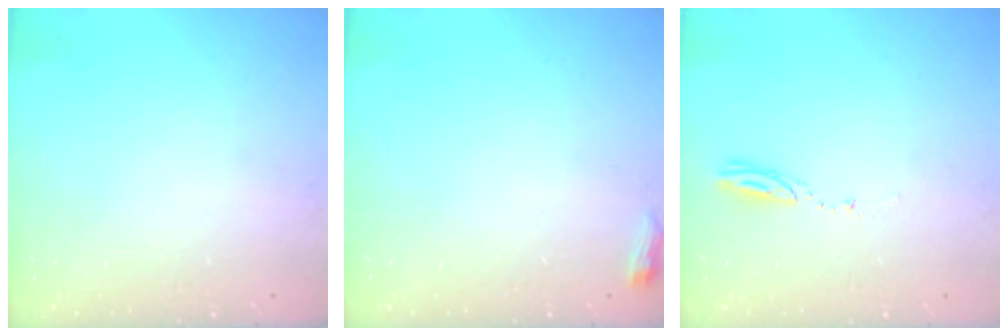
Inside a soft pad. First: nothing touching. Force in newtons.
{"total": 4.7, "press": 4.6, "slide": 0.8}
{"total": 3.1, "press": 3.1, "slide": 0.3}